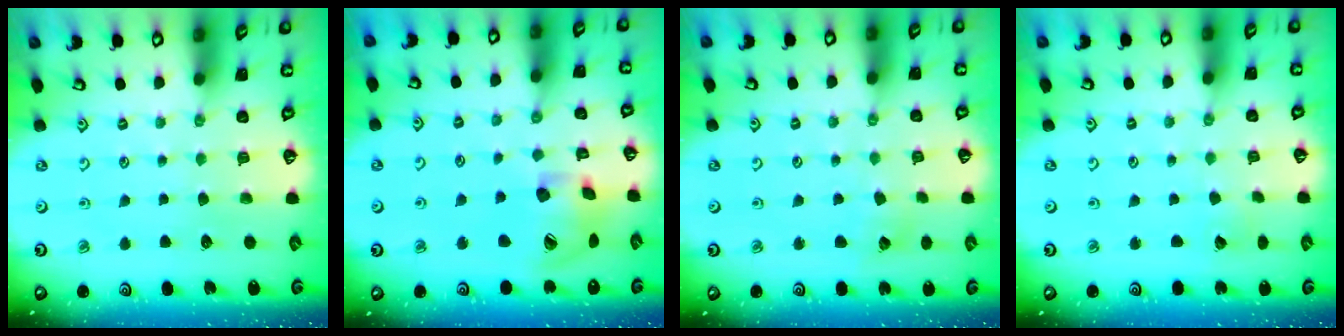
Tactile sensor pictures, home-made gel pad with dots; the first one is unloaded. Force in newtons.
{"total": 14.6, "press": 14.6, "slide": 0.6}
{"total": 4.5, "press": 4.4, "slide": 0.7}
{"total": 2.8, "press": 2.8, "slide": 0.2}